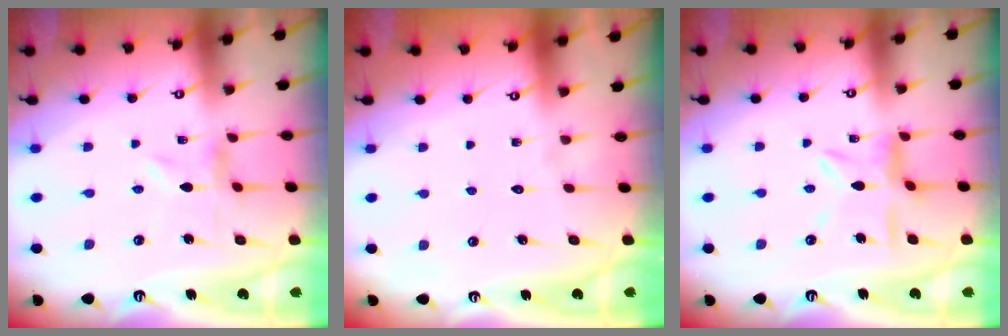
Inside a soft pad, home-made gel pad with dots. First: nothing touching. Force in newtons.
{"total": 1.5, "press": 1.5, "slide": 0.1}
{"total": 8.9, "press": 8.8, "slide": 0.8}